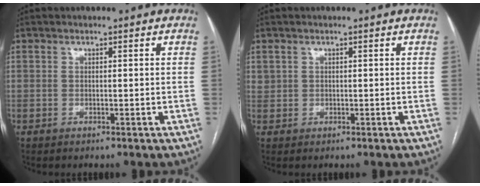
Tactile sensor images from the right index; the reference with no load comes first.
{"total": 1.2, "force": [0.6, 1.0, 0.1], "torque": [0.008, 0.007, 0.009]}